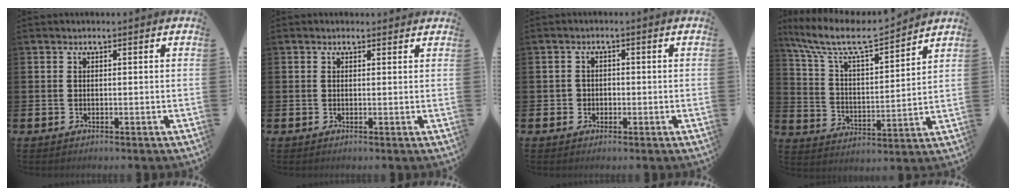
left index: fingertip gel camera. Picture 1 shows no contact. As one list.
[{"total": 0.0}, {"total": 1.6, "force": [-0.5, 1.6, 0.2], "torque": [0.003, 0.001, -0.015]}, {"total": 9.3, "force": [8.1, 1.9, 4.2], "torque": [-0.123, -0.049, 0.137]}]